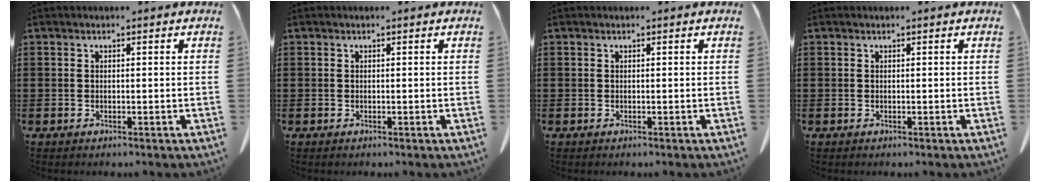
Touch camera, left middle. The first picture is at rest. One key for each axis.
{"total": 0.0}
{"total": 0.0}
{"total": 0.0}